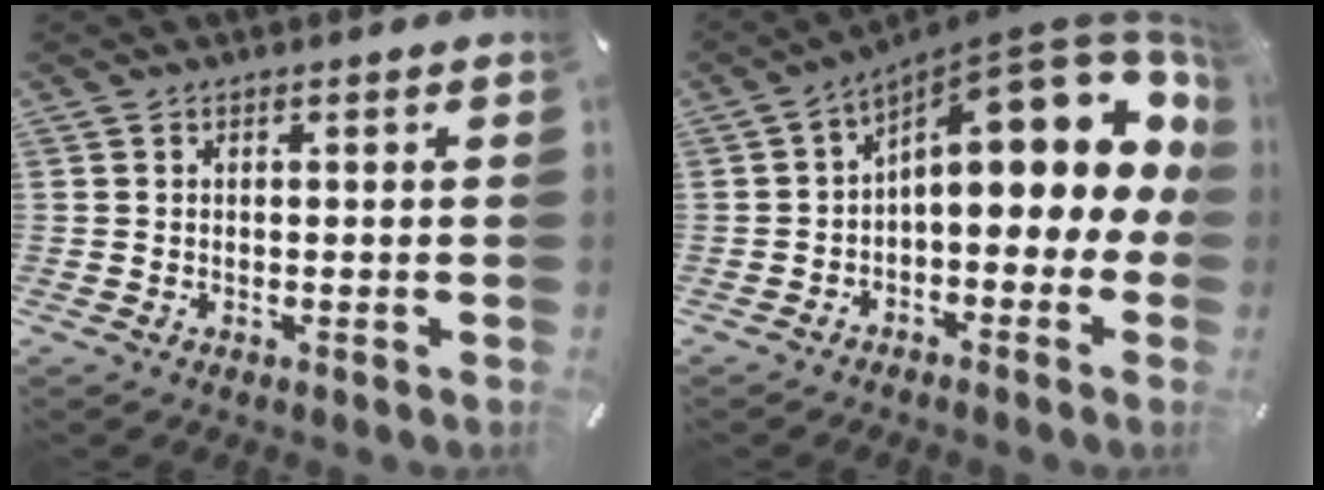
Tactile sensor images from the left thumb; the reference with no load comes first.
{"total": 17.3, "force": [7.1, 6.9, 14.2], "torque": [-0.185, -0.066, 0.118]}